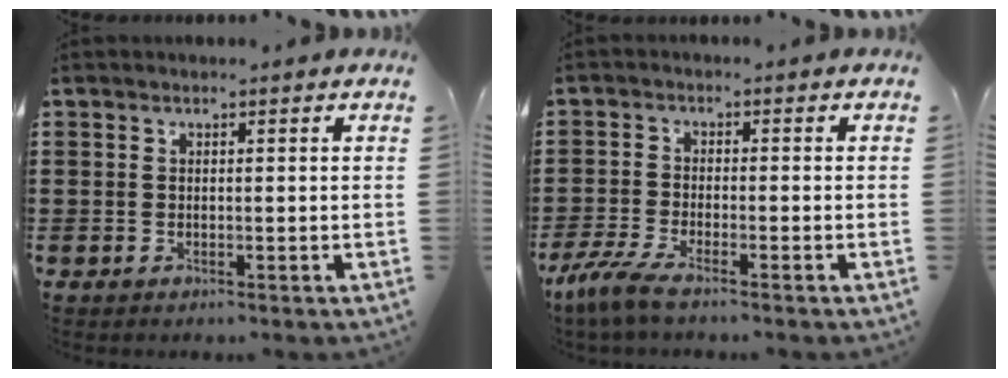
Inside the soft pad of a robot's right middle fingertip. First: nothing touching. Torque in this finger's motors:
{"motor_torque": [2.14, 0.00, 0.24, 0.13]}